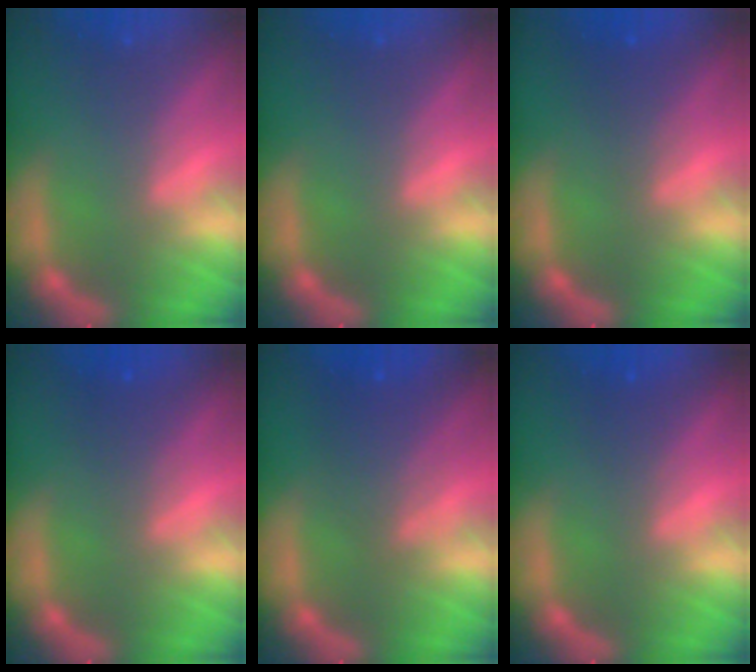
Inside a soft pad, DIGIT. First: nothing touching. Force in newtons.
{"total": 0.0}
{"total": 2.0}
{"total": 1.9}
{"total": 4.1}
{"total": 1.5}